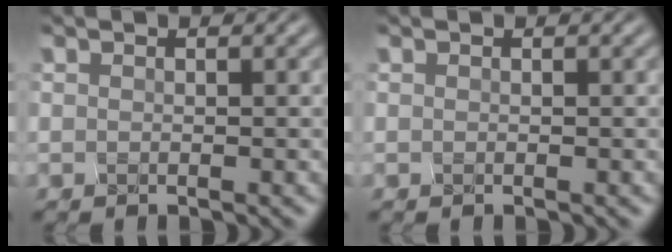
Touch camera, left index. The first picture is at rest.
{"total": 0.0}